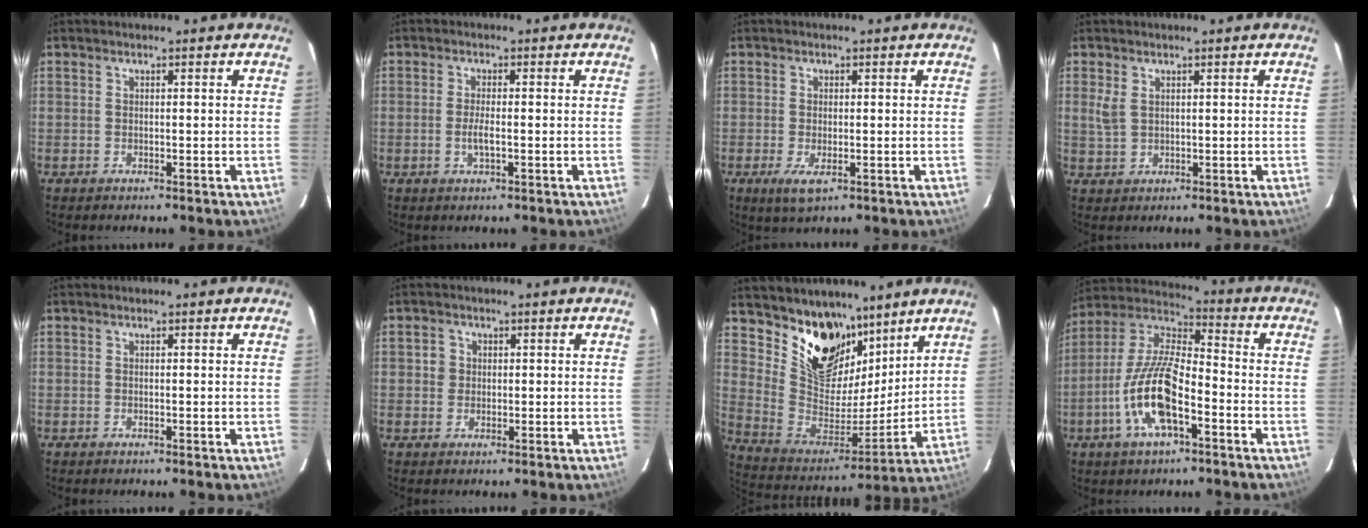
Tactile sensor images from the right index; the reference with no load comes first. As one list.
[{"total": 2.6, "force": [-0.7, 0.4, 2.4], "torque": [-0.047, -0.004, -0.013]}, {"total": 3.8, "force": [-1.3, 1.5, 3.2], "torque": [-0.065, -0.013, -0.019]}, {"total": 2.7, "force": [1.1, 1.7, 1.9], "torque": [-0.037, 0.001, 0.024]}, {"total": 0.0}, {"total": 2.3, "force": [0.2, 2.3, 0.3], "torque": [-0.002, 0.006, -0.001]}, {"total": 17.6, "force": [12.1, 10.1, 7.8], "torque": [-0.169, -0.010, 0.230]}, {"total": 14.9, "force": [-6.0, 5.0, 12.7], "torque": [-0.265, -0.004, -0.120]}]